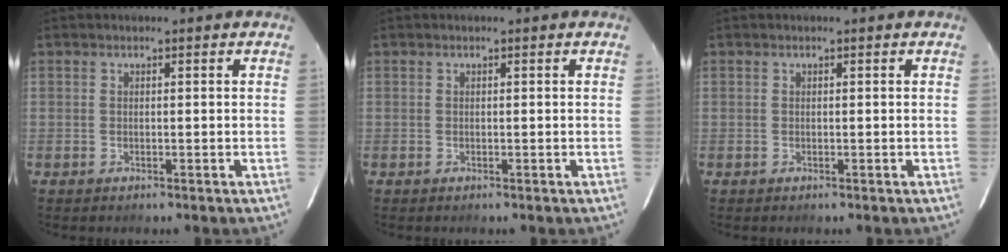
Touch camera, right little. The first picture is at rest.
{"total": 0.0}
{"total": 0.0}